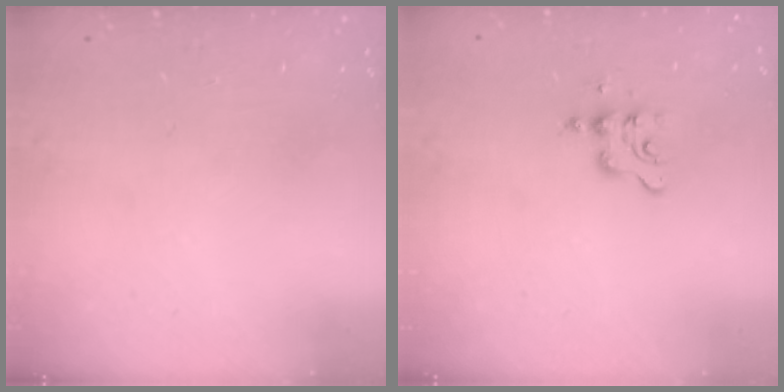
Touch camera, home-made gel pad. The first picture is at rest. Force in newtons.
{"total": 6.1, "press": 6.0, "slide": 1.0}